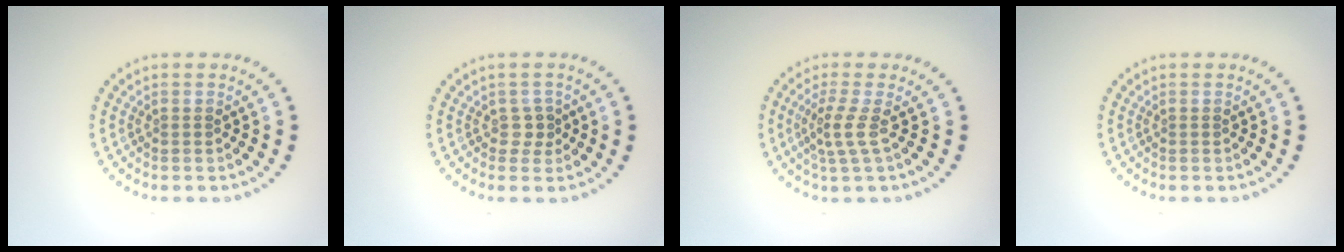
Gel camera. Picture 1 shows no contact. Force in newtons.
{"total": 1.1, "press": 0.9, "slide": 0.7}
{"total": 2.2, "press": 1.6, "slide": 1.6}
{"total": 0.0}